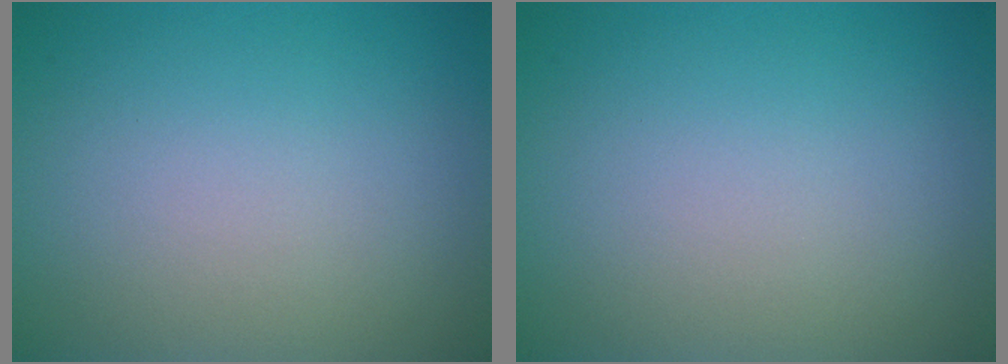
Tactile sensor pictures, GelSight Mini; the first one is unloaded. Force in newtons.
{"total": 0.0}